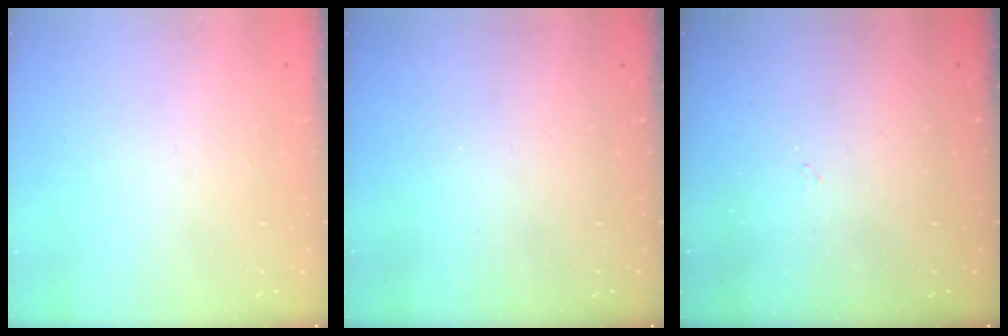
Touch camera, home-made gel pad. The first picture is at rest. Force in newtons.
{"total": 0.0}
{"total": 2.9, "press": 2.9, "slide": 0.5}